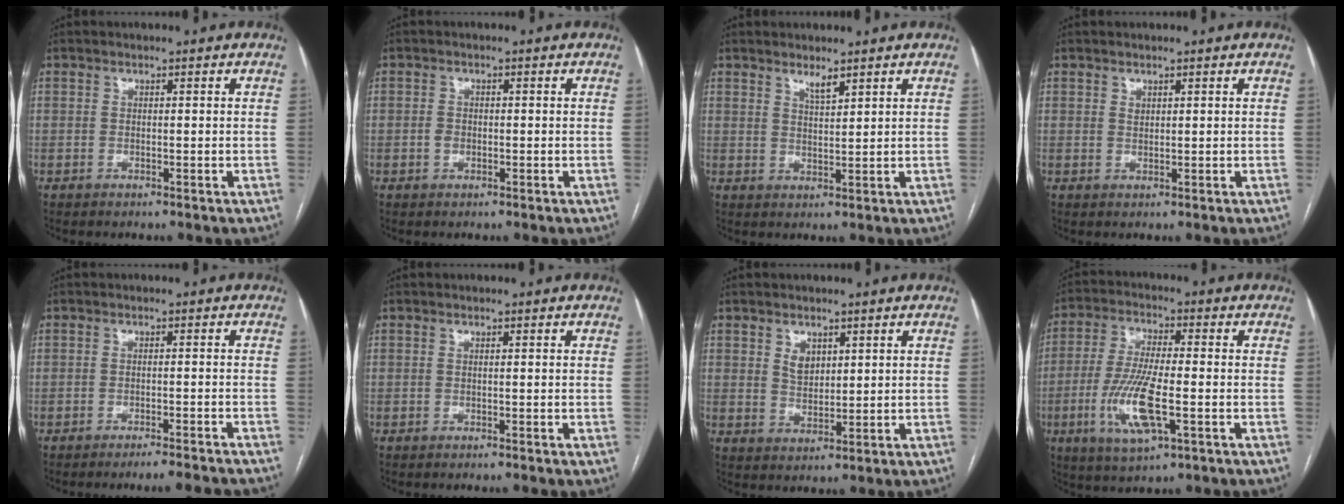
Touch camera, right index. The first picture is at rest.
{"total": 1.3, "force": [-0.2, 1.0, 0.7], "torque": [-0.018, 0.003, 0.002]}
{"total": 2.3, "force": [2.0, 0.3, 1.1], "torque": [-0.028, -0.007, 0.043]}
{"total": 0.8, "force": [0.5, 0.5, 0.4], "torque": [-0.007, -0.004, 0.011]}
{"total": 7.2, "force": [-6.6, -1.0, 2.6], "torque": [-0.014, -0.019, -0.087]}
{"total": 0.5, "force": [-0.4, -0.2, 0.3], "torque": [-0.007, 0.003, -0.010]}
{"total": 3.3, "force": [1.6, 2.2, 1.9], "torque": [-0.036, -0.001, 0.037]}
{"total": 10.9, "force": [-3.2, 2.1, 10.2], "torque": [-0.217, -0.013, -0.054]}